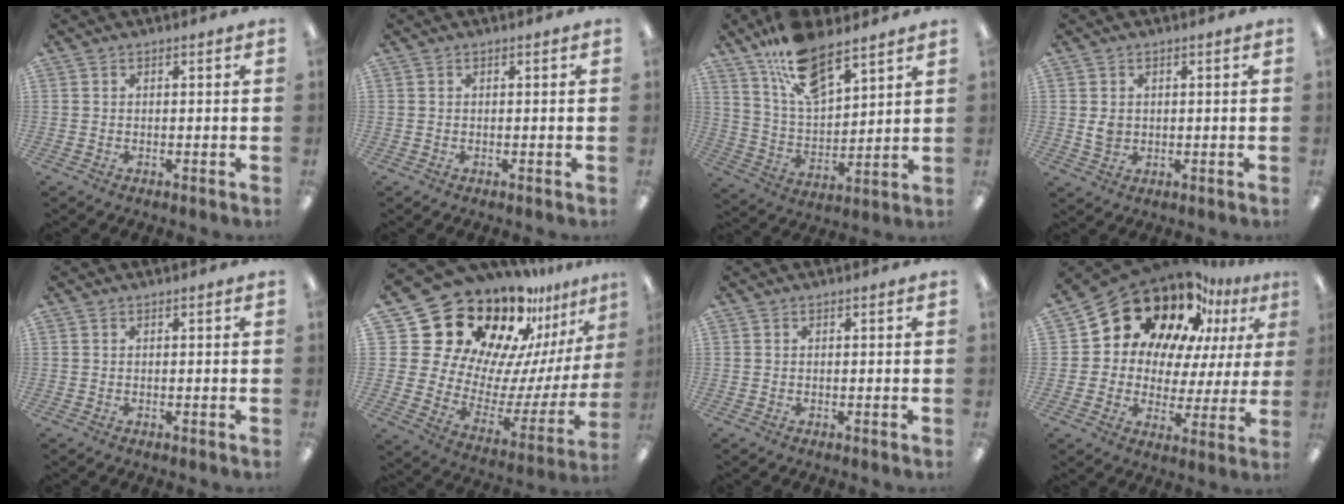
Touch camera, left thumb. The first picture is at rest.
{"total": 0.0}
{"total": 15.4, "force": [11.1, 6.3, 8.6], "torque": [-0.155, -0.053, 0.198]}
{"total": 3.2, "force": [0.4, 2.7, 1.6], "torque": [-0.023, 0.002, 0.006]}
{"total": 0.0}
{"total": 24.6, "force": [18.7, 12.7, 9.8], "torque": [-0.150, -0.165, 0.354]}
{"total": 0.0}
{"total": 19.4, "force": [13.7, 11.3, 7.6], "torque": [-0.147, -0.092, 0.251]}